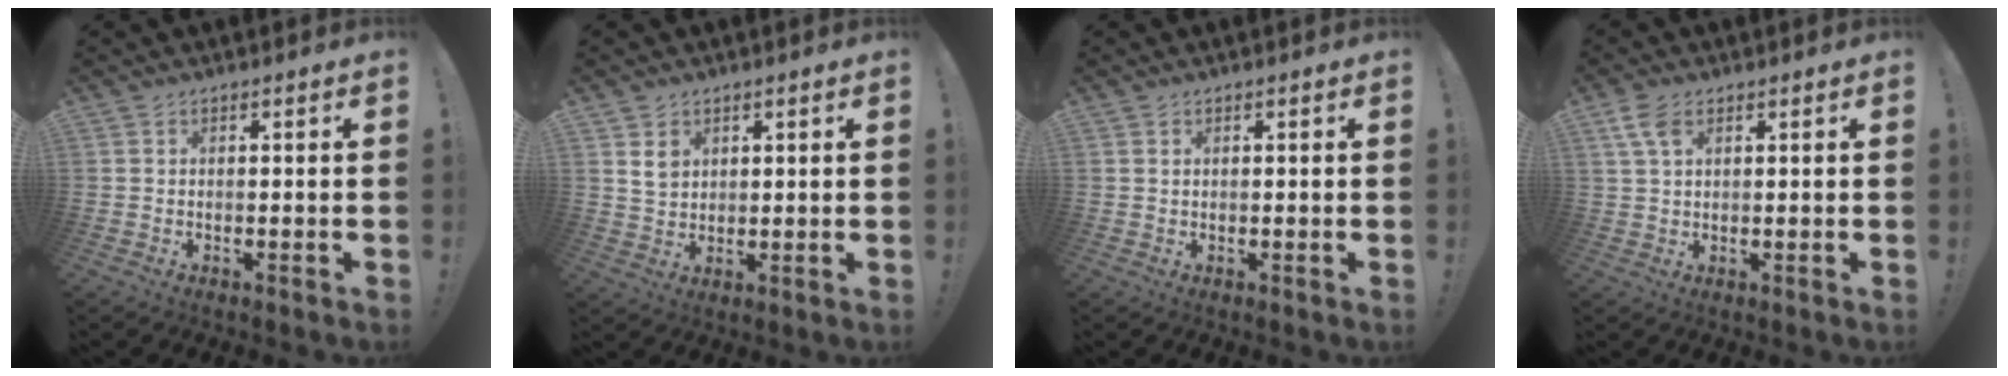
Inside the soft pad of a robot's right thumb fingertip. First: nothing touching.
{"total": 5.0, "force": [2.7, 3.9, 1.7], "torque": [-0.014, -0.009, 0.047]}
{"total": 0.8, "force": [0.6, 0.5, 0.0], "torque": [0.007, -0.001, 0.011]}
{"total": 5.5, "force": [2.6, 2.9, 3.9], "torque": [-0.072, -0.003, 0.050]}